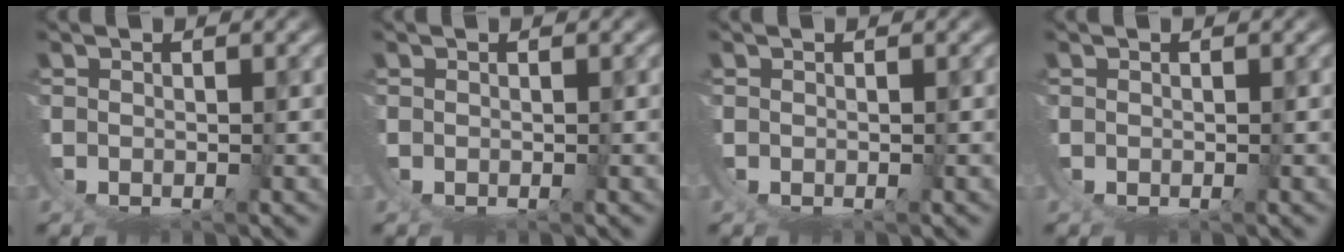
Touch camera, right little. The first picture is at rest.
{"total": 0.0}
{"total": 0.0}
{"total": 0.0}